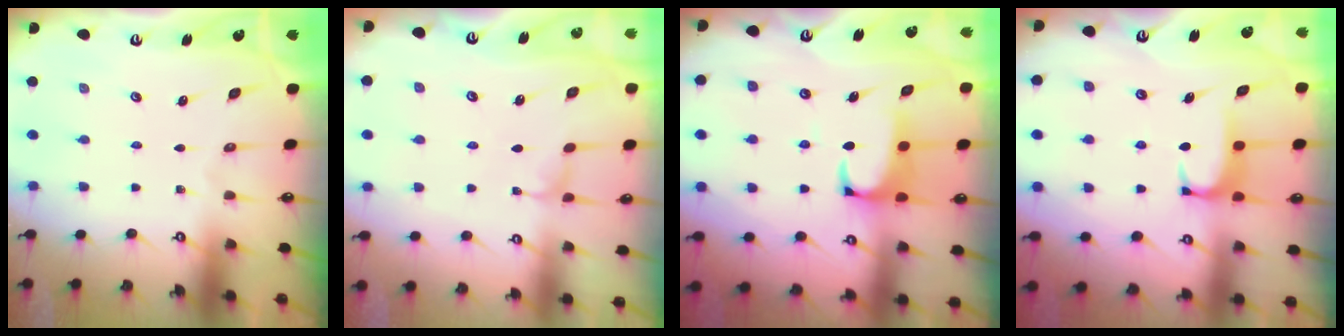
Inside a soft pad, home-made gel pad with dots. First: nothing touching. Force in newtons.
{"total": 2.8, "press": 2.8, "slide": 0.2}
{"total": 2.3, "press": 2.1, "slide": 1.0}
{"total": 1.9, "press": 1.9, "slide": 0.5}